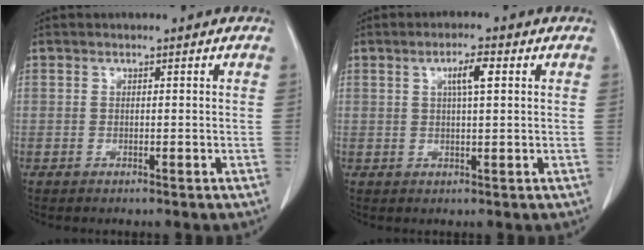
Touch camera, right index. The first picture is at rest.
{"total": 3.7, "force": [1.3, 0.5, 3.5], "torque": [-0.062, 0.003, 0.022]}